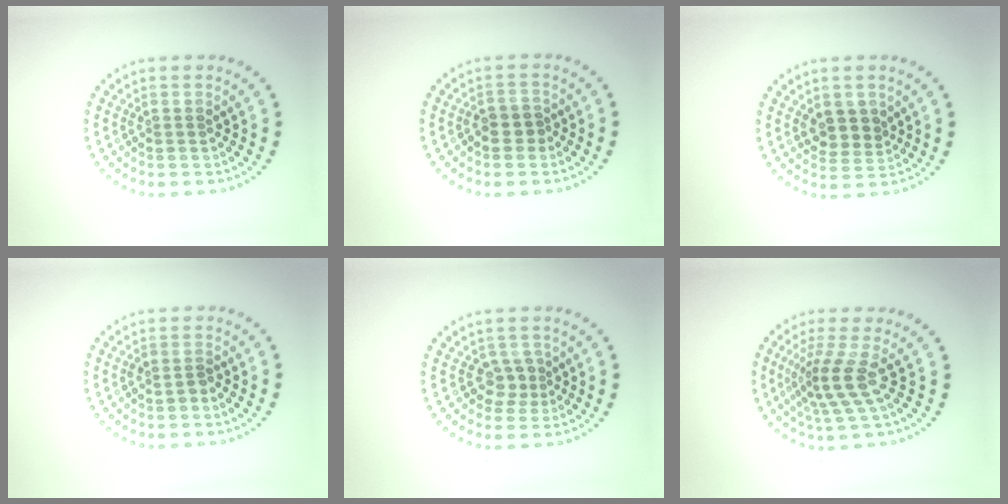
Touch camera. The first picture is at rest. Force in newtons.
{"total": 1.5, "press": 1.3, "slide": 0.7}
{"total": 2.7, "press": 2.5, "slide": 1.1}
{"total": 1.0, "press": 0.8, "slide": 0.6}
{"total": 1.8, "press": 1.5, "slide": 1.0}
{"total": 3.4, "press": 2.3, "slide": 2.4}